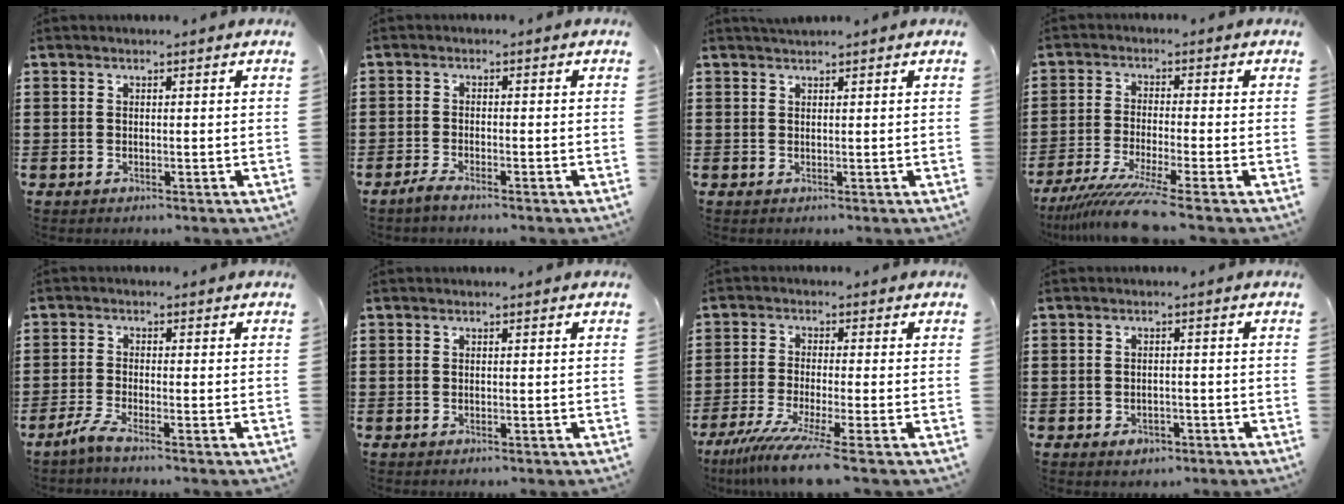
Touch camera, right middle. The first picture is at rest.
{"total": 1.6, "force": [-1.3, 0.0, 0.8], "torque": [-0.022, -0.002, -0.028]}
{"total": 1.0, "force": [1.0, 0.0, 0.2], "torque": [-0.006, 0.000, 0.019]}
{"total": 6.7, "force": [-5.3, -0.6, 4.0], "torque": [-0.089, -0.025, -0.103]}
{"total": 2.4, "force": [-1.6, -0.2, 1.8], "torque": [-0.044, -0.006, -0.036]}
{"total": 0.0}
{"total": 6.3, "force": [-4.4, -0.6, 4.5], "torque": [-0.101, -0.028, -0.085]}
{"total": 1.4, "force": [-0.9, 0.9, 0.6], "torque": [-0.014, -0.001, -0.020]}